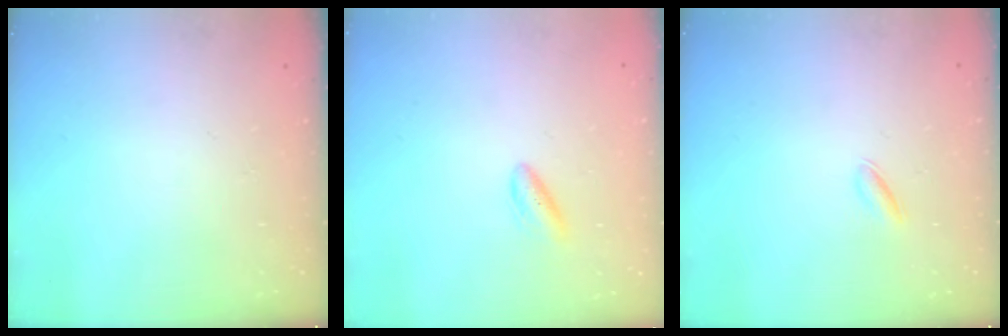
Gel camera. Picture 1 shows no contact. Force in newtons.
{"total": 3.1, "press": 2.8, "slide": 1.5}
{"total": 2.1, "press": 2.1, "slide": 0.6}